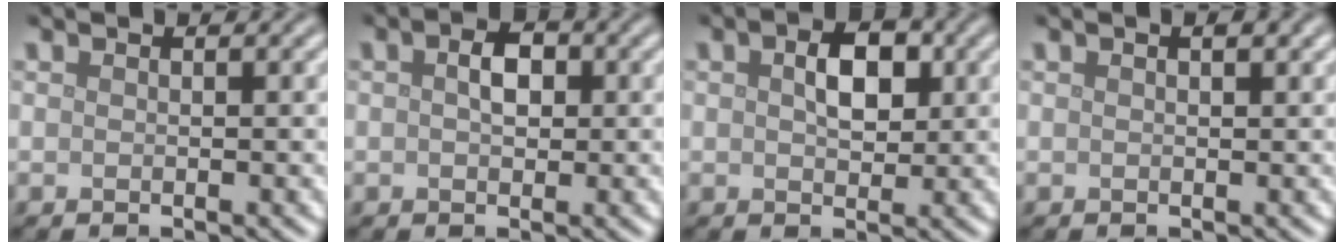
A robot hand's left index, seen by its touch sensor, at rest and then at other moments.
{"total": 2.5, "force": [0.4, 1.5, 1.9], "torque": [-0.033, 0.005, 0.001]}
{"total": 3.5, "force": [0.7, 2.1, 2.7], "torque": [-0.048, 0.004, 0.011]}
{"total": 0.9, "force": [0.5, 0.3, 0.7], "torque": [-0.010, 0.001, 0.008]}